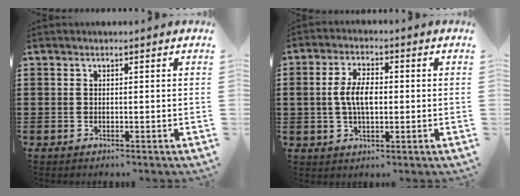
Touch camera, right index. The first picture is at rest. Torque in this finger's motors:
{"motor_torque": [0.36, 0.32, 0.34, 0.17]}